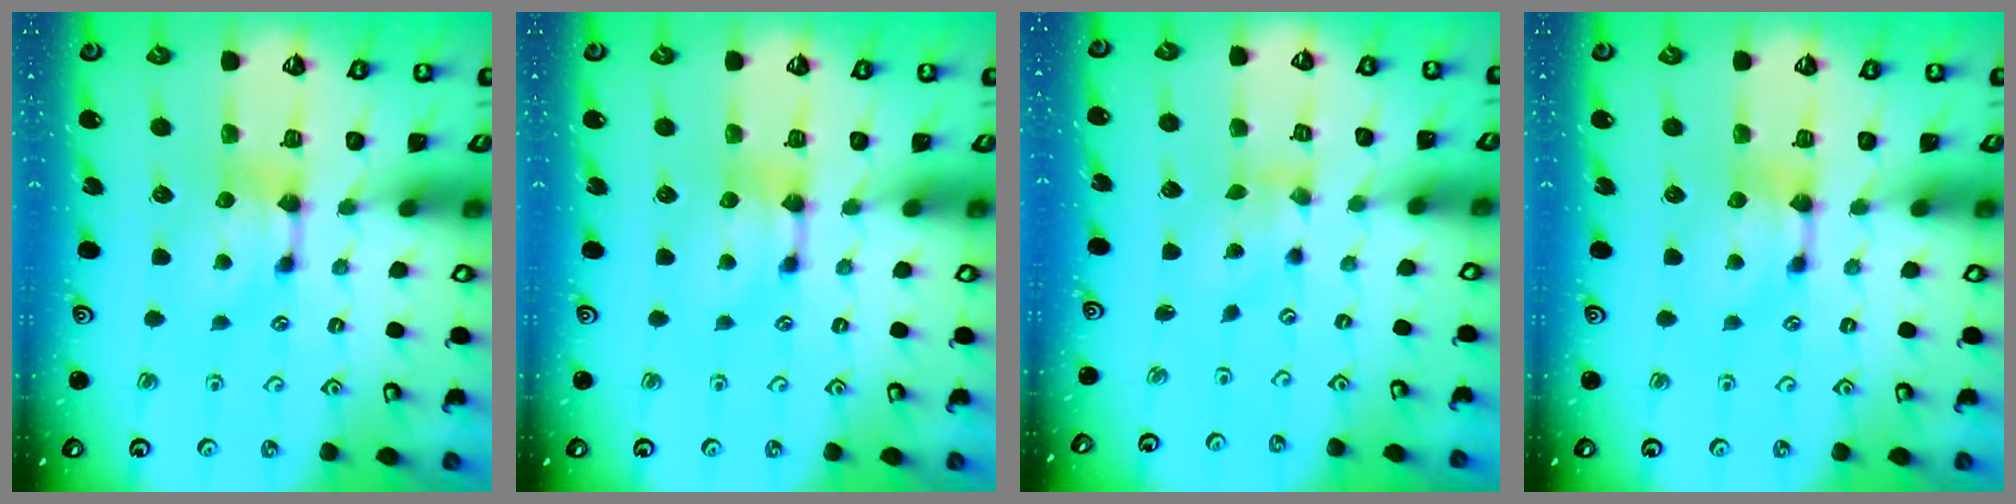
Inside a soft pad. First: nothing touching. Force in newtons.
{"total": 0.0}
{"total": 1.3, "press": 0.7, "slide": 1.1}
{"total": 0.0}